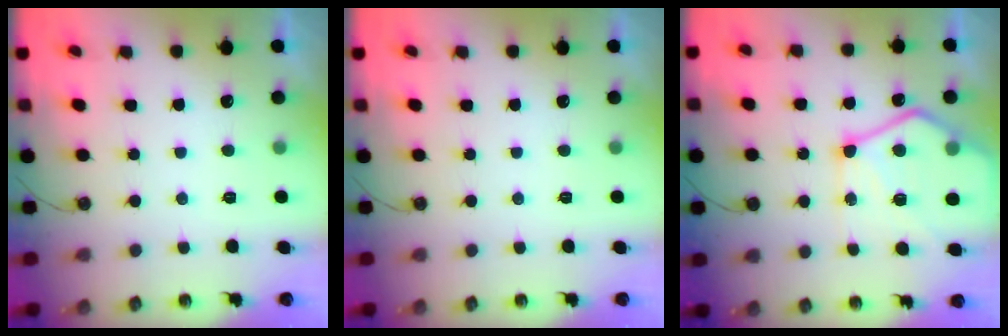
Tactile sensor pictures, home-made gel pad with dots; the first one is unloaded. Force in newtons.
{"total": 0.0}
{"total": 18.4, "press": 18.3, "slide": 2.0}